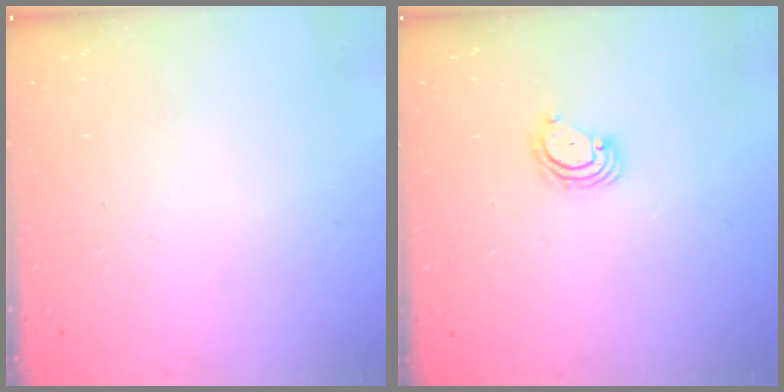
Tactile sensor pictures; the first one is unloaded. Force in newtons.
{"total": 4.5, "press": 4.4, "slide": 0.5}